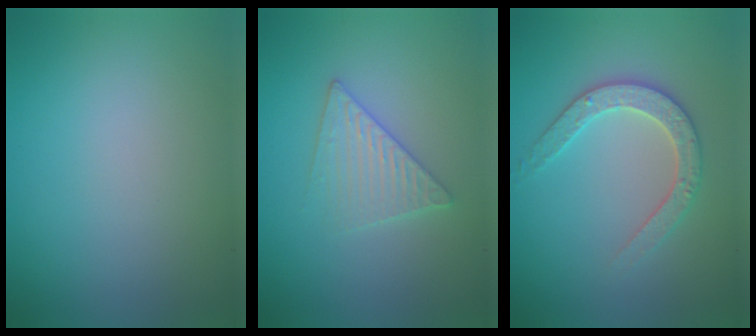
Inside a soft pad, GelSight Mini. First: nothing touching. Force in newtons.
{"total": 3.0, "press": 3.0, "slide": 0.3}
{"total": 2.9, "press": 2.9, "slide": 0.5}